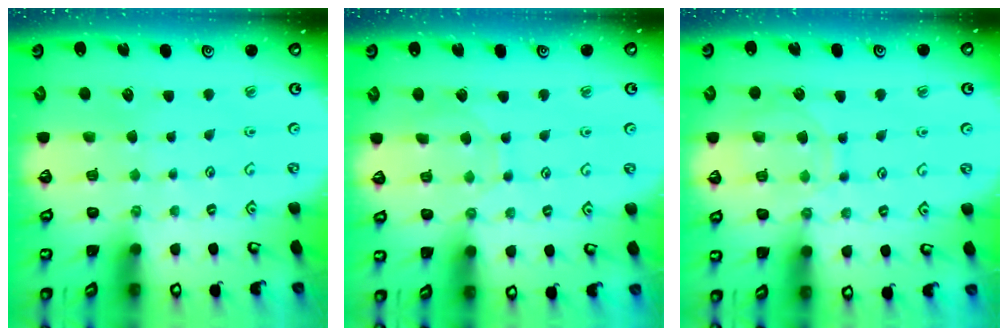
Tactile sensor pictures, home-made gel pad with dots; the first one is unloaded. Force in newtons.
{"total": 5.0, "press": 5.0, "slide": 0.5}
{"total": 11.0, "press": 11.0, "slide": 1.1}